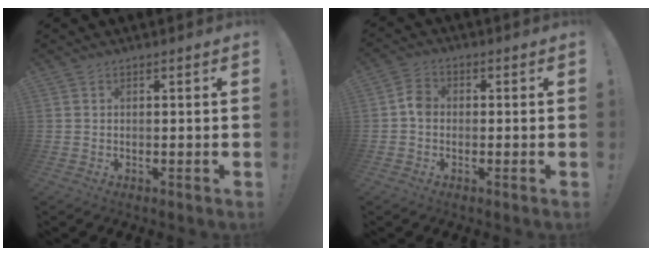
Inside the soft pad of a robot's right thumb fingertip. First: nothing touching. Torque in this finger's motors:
{"motor_torque": [0.40, 0.39, 0.54, -0.08, -0.01]}